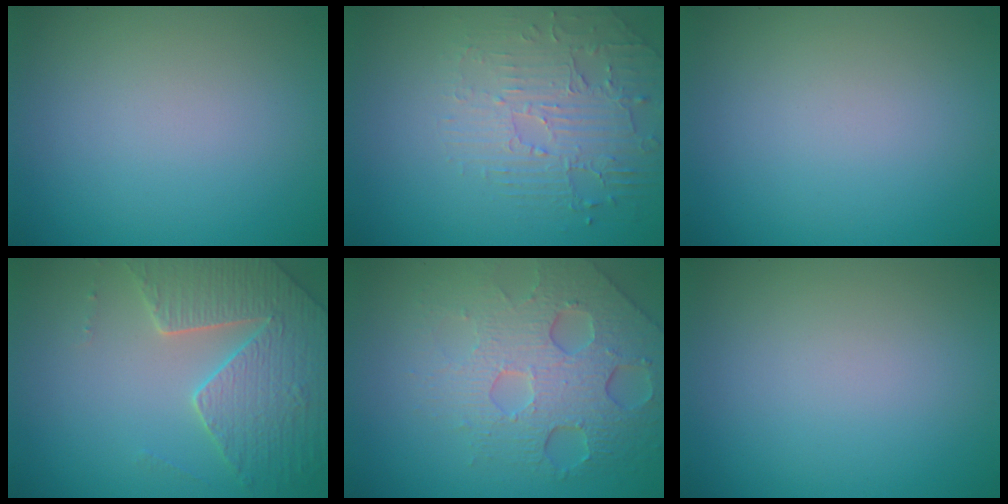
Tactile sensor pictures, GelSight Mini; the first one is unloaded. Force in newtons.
{"total": 2.6, "press": 2.1, "slide": 1.5}
{"total": 0.0}
{"total": 4.6, "press": 4.5, "slide": 1.3}
{"total": 7.3, "press": 5.1, "slide": 5.2}
{"total": 0.0}